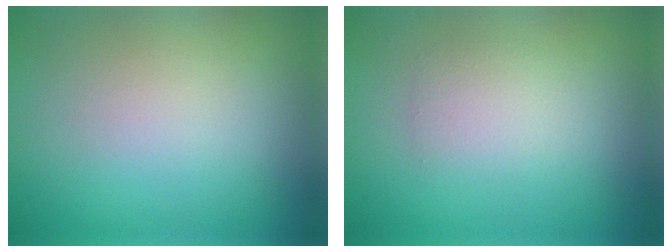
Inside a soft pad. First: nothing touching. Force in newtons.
{"total": 1.9, "press": 1.9, "slide": 0.1}